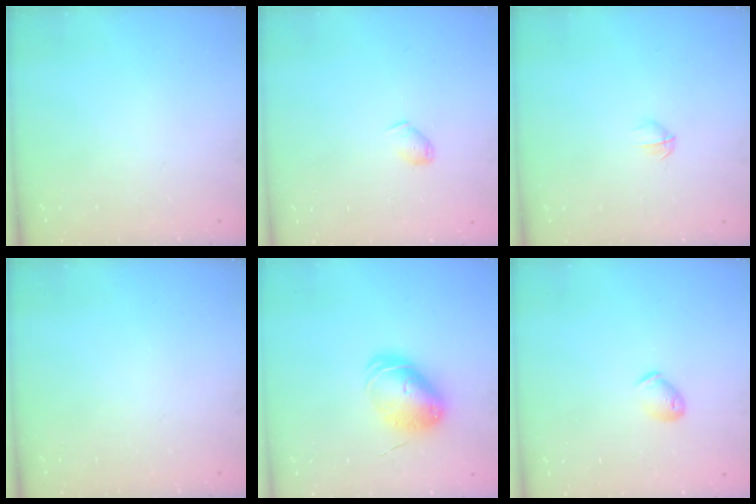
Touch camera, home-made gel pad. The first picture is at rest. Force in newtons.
{"total": 5.3, "press": 5.2, "slide": 0.7}
{"total": 2.7, "press": 2.6, "slide": 0.8}
{"total": 0.0}
{"total": 9.1, "press": 9.0, "slide": 1.1}
{"total": 5.2, "press": 5.2, "slide": 0.7}